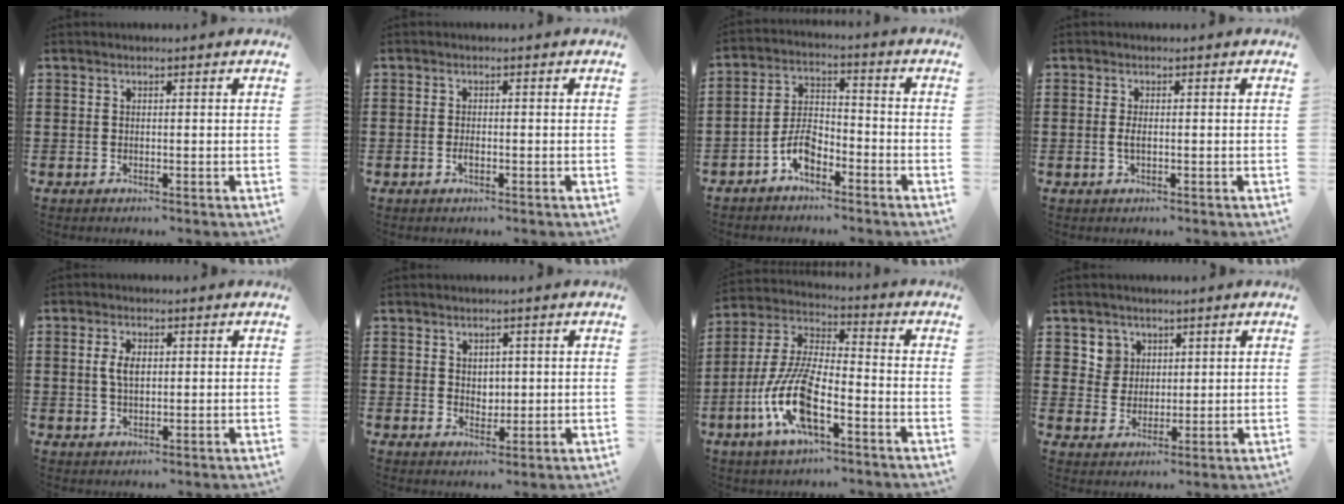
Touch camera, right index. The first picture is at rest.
{"total": 1.1, "force": [-0.4, 0.4, 0.9], "torque": [-0.018, -0.004, -0.006]}
{"total": 5.8, "force": [-3.5, 2.7, 3.7], "torque": [-0.083, 0.010, -0.069]}
{"total": 1.5, "force": [-0.2, 0.5, 1.4], "torque": [-0.034, -0.002, -0.006]}
{"total": 3.4, "force": [0.4, 1.9, 2.9], "torque": [-0.059, 0.010, 0.006]}
{"total": 2.4, "force": [1.1, 2.1, 0.7], "torque": [-0.013, 0.008, 0.016]}
{"total": 11.8, "force": [-5.1, 3.8, 9.9], "torque": [-0.239, -0.011, -0.104]}
{"total": 4.4, "force": [2.2, 3.7, 0.2], "torque": [-0.016, 0.011, 0.041]}